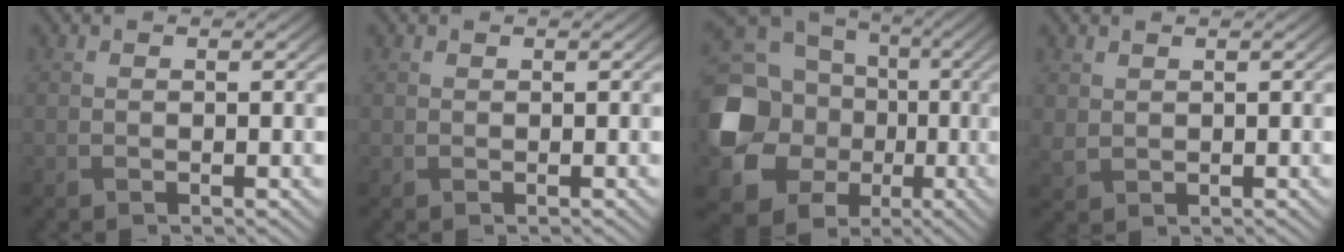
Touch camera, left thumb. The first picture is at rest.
{"total": 0.8, "force": [0.3, 0.7, -0.1], "torque": [0.005, -0.001, 0.004]}
{"total": 16.5, "force": [-2.3, 14.4, 7.7], "torque": [-0.214, -0.032, -0.046]}
{"total": 2.0, "force": [1.1, 1.5, 0.6], "torque": [-0.020, -0.003, 0.025]}